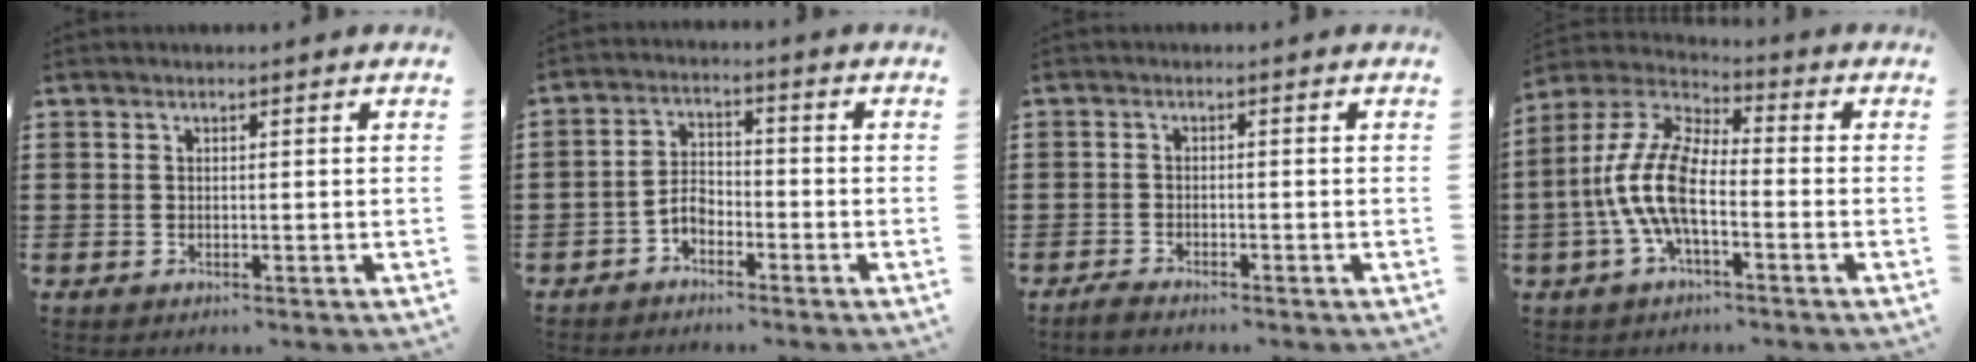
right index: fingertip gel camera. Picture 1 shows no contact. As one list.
[{"total": 3.5, "force": [-2.2, 1.9, 1.9], "torque": [-0.053, 0.002, -0.049]}, {"total": 1.6, "force": [-1.6, -0.1, 0.1], "torque": [-0.006, -0.001, -0.031]}, {"total": 10.5, "force": [-2.6, 4.3, 9.2], "torque": [-0.223, -0.007, -0.055]}]